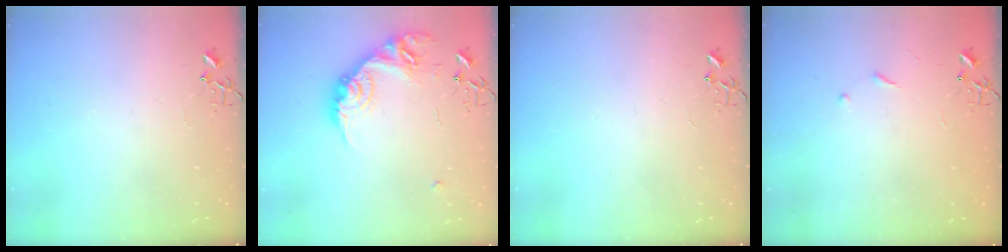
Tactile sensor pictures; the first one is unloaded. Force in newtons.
{"total": 17.6, "press": 17.6, "slide": 0.8}
{"total": 0.0}
{"total": 4.0, "press": 3.9, "slide": 0.6}